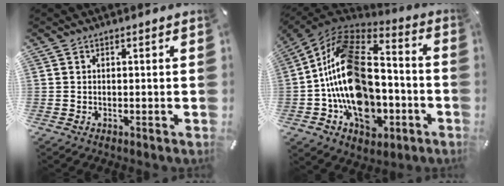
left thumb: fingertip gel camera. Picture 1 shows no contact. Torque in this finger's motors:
{"motor_torque": [0.49, 2.94, 2.77, 0.00, 0.47]}